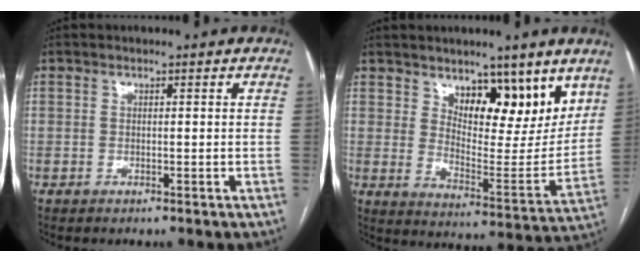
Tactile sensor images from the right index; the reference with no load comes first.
{"total": 12.8, "force": [8.4, 5.1, 8.3], "torque": [-0.094, -0.019, 0.139]}